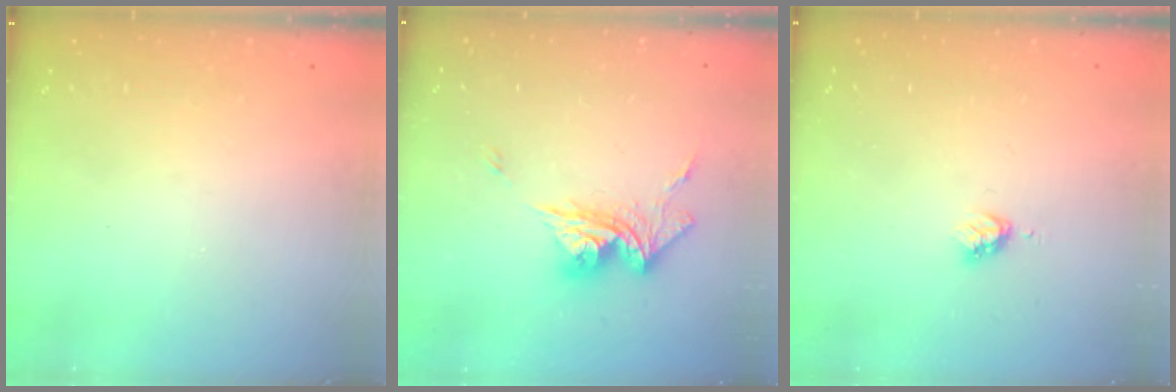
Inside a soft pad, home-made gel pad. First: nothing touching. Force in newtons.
{"total": 12.0, "press": 11.9, "slide": 1.5}
{"total": 2.9, "press": 2.8, "slide": 0.4}